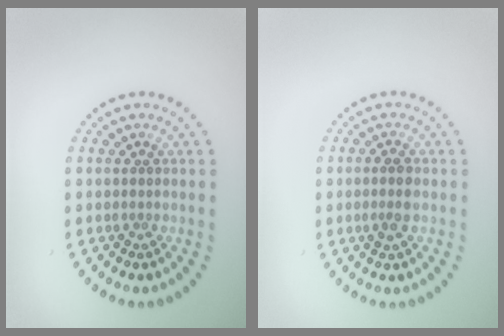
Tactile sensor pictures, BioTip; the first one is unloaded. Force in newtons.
{"total": 1.7, "press": 1.6, "slide": 0.3}